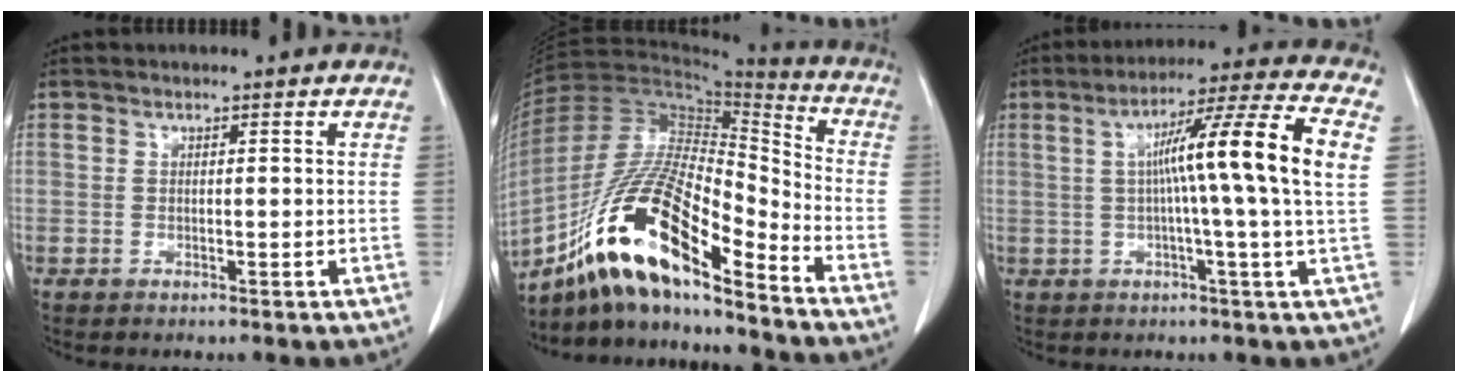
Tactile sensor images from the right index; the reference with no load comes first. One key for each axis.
{"total": 19.3, "fx": -12.8, "fy": 3.7, "fz": 13.9, "tx": -0.276, "ty": 0.003, "tz": -0.230}
{"total": 14.3, "fx": 1.9, "fy": -1.8, "fz": 14.1, "tx": -0.220, "ty": 0.017, "tz": 0.023}